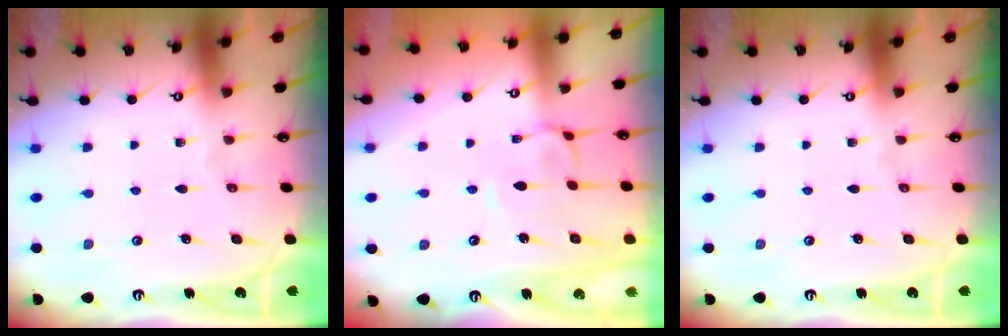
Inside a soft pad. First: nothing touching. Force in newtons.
{"total": 2.4, "press": 2.4, "slide": 0.6}
{"total": 0.0}